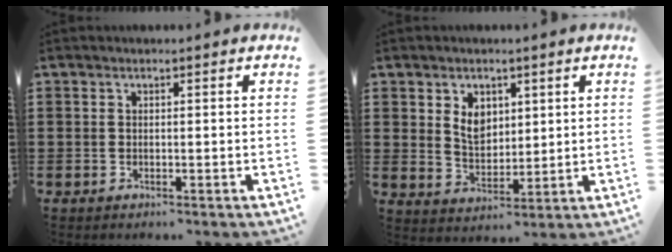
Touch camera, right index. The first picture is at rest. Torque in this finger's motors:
{"motor_torque": [0.17, 0.02, 0.21, 0.12]}